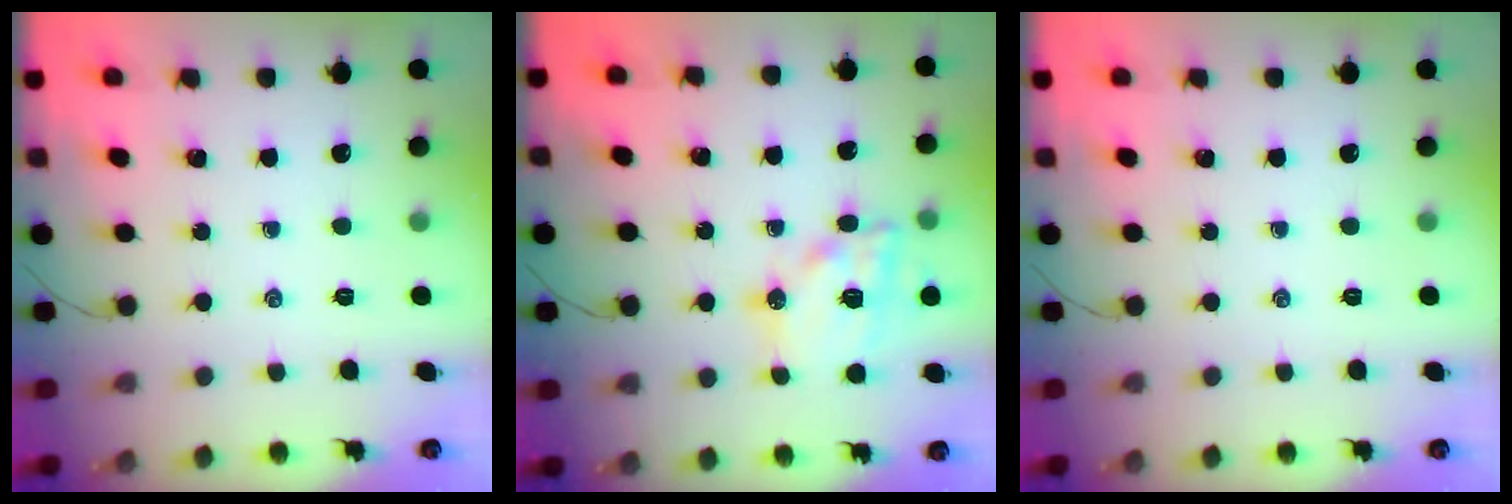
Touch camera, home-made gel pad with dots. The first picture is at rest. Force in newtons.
{"total": 15.9, "press": 15.7, "slide": 2.9}
{"total": 0.0}